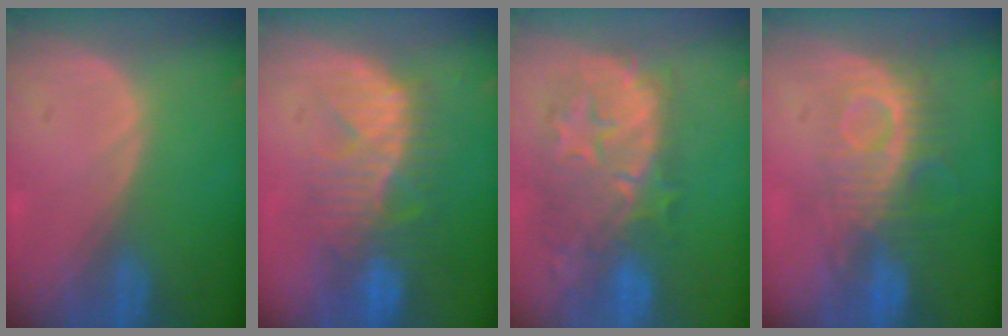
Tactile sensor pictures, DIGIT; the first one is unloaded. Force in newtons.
{"total": 9.8, "press": 9.0, "slide": 3.9}
{"total": 10.6, "press": 10.0, "slide": 3.6}
{"total": 9.3, "press": 8.2, "slide": 4.4}